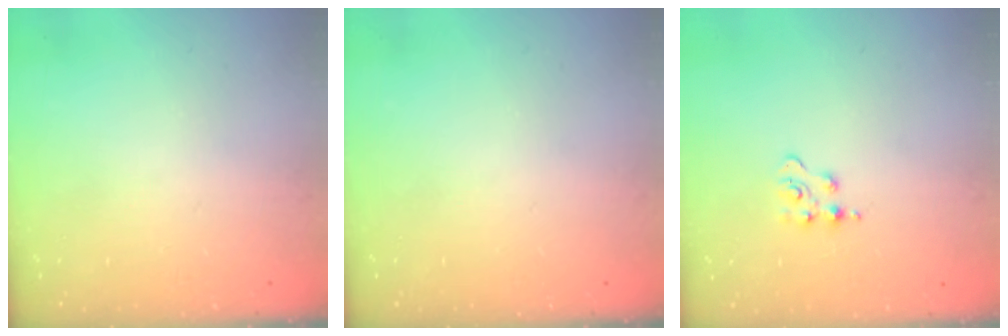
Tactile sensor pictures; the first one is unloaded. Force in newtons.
{"total": 0.0}
{"total": 2.9, "press": 2.9, "slide": 0.4}